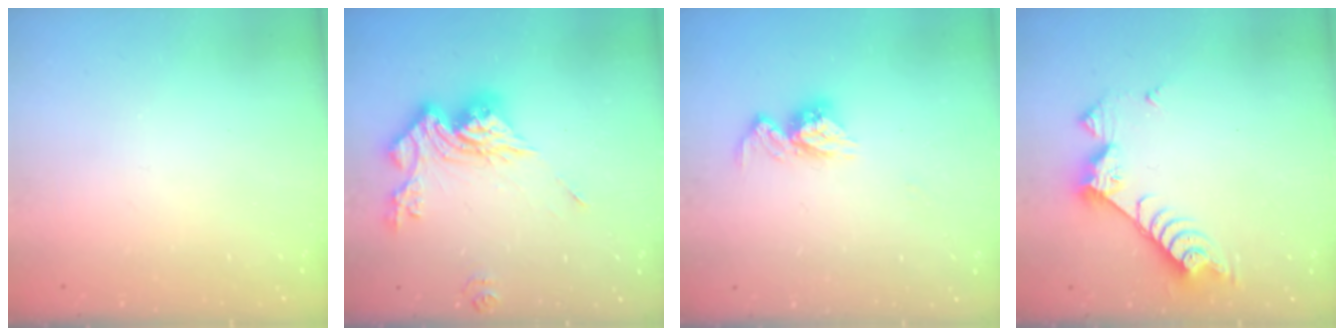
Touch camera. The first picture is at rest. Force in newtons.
{"total": 16.4, "press": 16.3, "slide": 1.9}
{"total": 10.0, "press": 10.0, "slide": 0.8}
{"total": 8.4, "press": 8.3, "slide": 0.7}